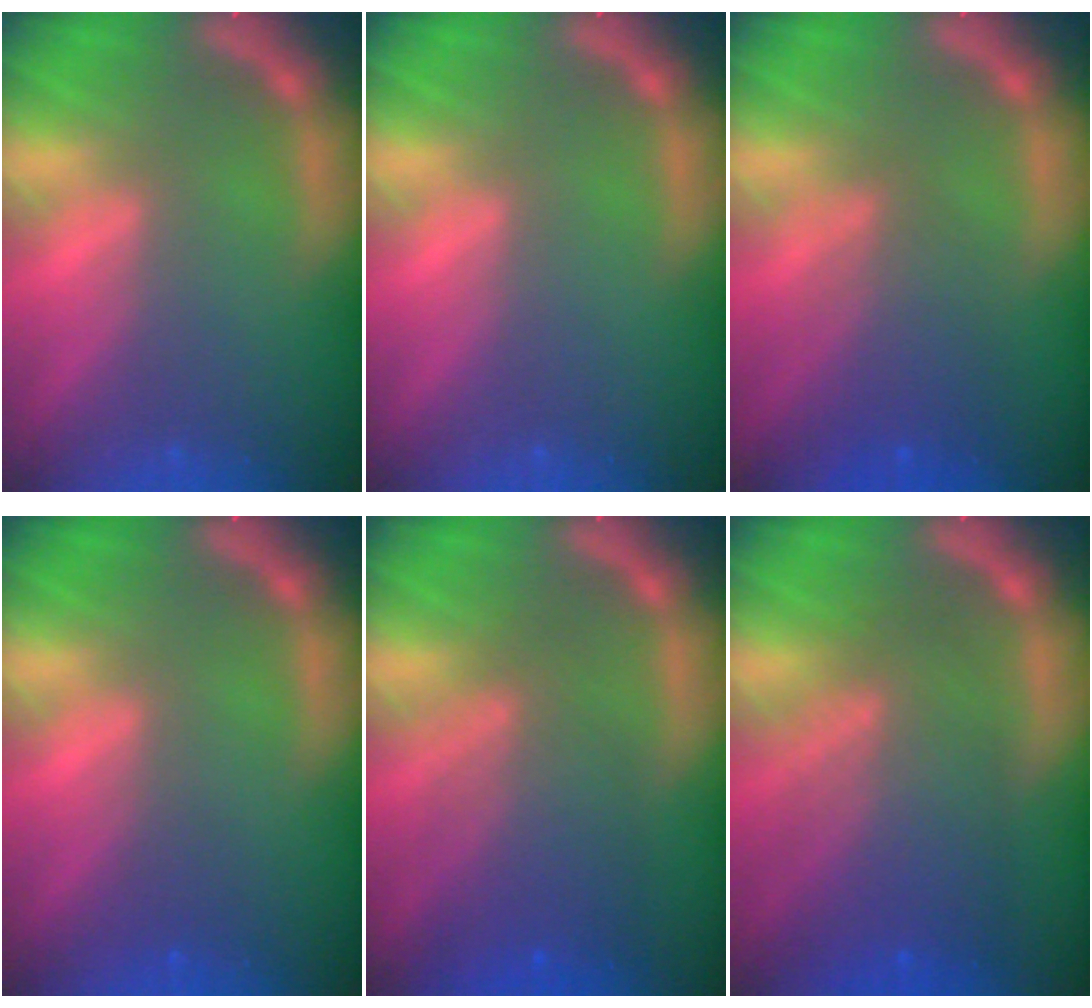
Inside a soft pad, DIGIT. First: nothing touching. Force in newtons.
{"total": 0.0}
{"total": 4.1}
{"total": 1.0}
{"total": 6.0}
{"total": 7.5}